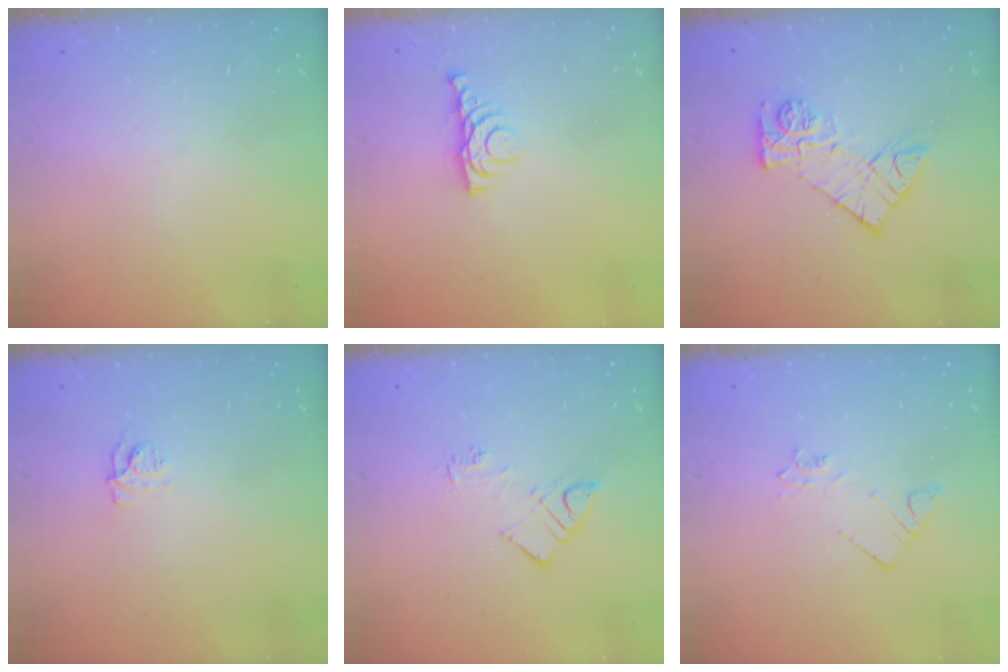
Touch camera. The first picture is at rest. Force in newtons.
{"total": 5.5, "press": 5.4, "slide": 1.1}
{"total": 11.2, "press": 11.2, "slide": 0.8}
{"total": 6.2, "press": 6.1, "slide": 0.7}
{"total": 7.3, "press": 7.2, "slide": 0.7}
{"total": 2.7, "press": 2.7, "slide": 0.3}